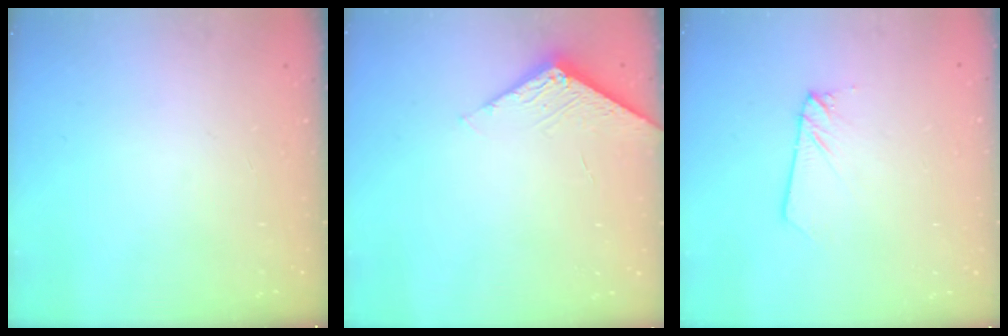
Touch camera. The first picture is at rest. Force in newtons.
{"total": 3.6, "press": 3.6, "slide": 0.3}
{"total": 2.3, "press": 2.3, "slide": 0.1}